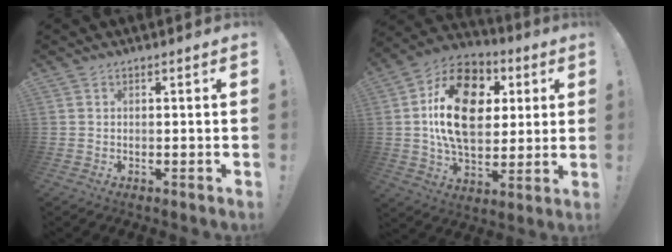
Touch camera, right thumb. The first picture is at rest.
{"total": 20.9, "force": [4.2, 13.9, 15.0], "torque": [-0.241, -0.008, 0.069]}